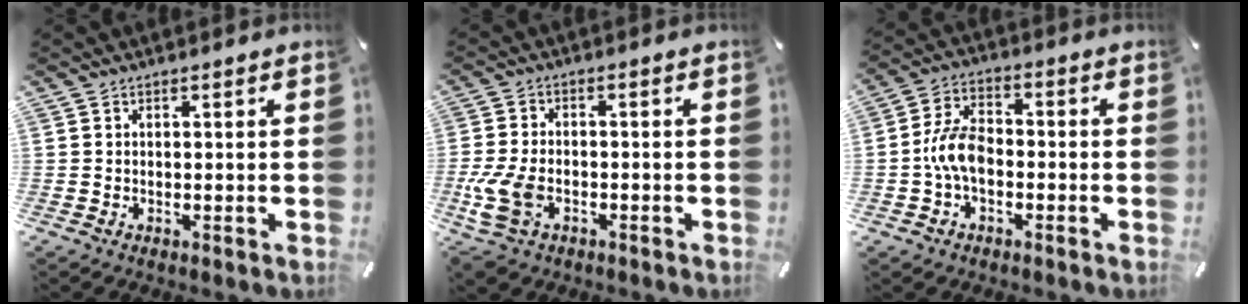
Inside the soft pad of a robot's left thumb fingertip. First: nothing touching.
{"total": 9.9, "force": [-3.5, 6.6, 6.5], "torque": [-0.152, 0.003, -0.061]}
{"total": 8.3, "force": [-2.2, 5.5, 5.7], "torque": [-0.121, 0.018, -0.040]}